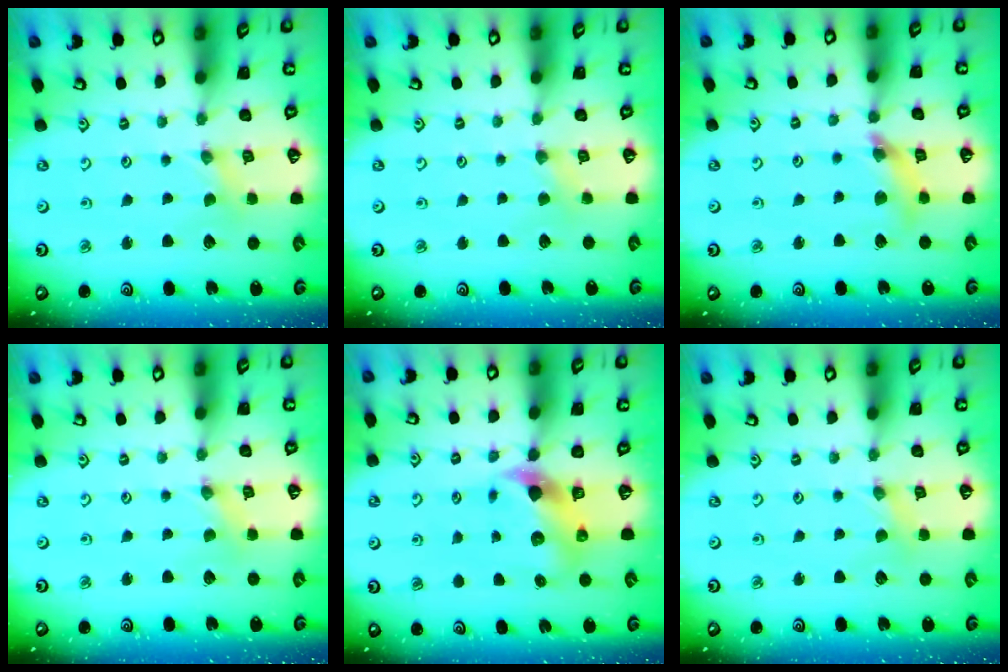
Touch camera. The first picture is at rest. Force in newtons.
{"total": 1.6, "press": 1.5, "slide": 0.4}
{"total": 10.4, "press": 10.4, "slide": 1.2}
{"total": 0.0}
{"total": 7.8, "press": 7.6, "slide": 1.4}
{"total": 1.6, "press": 1.6, "slide": 0.3}